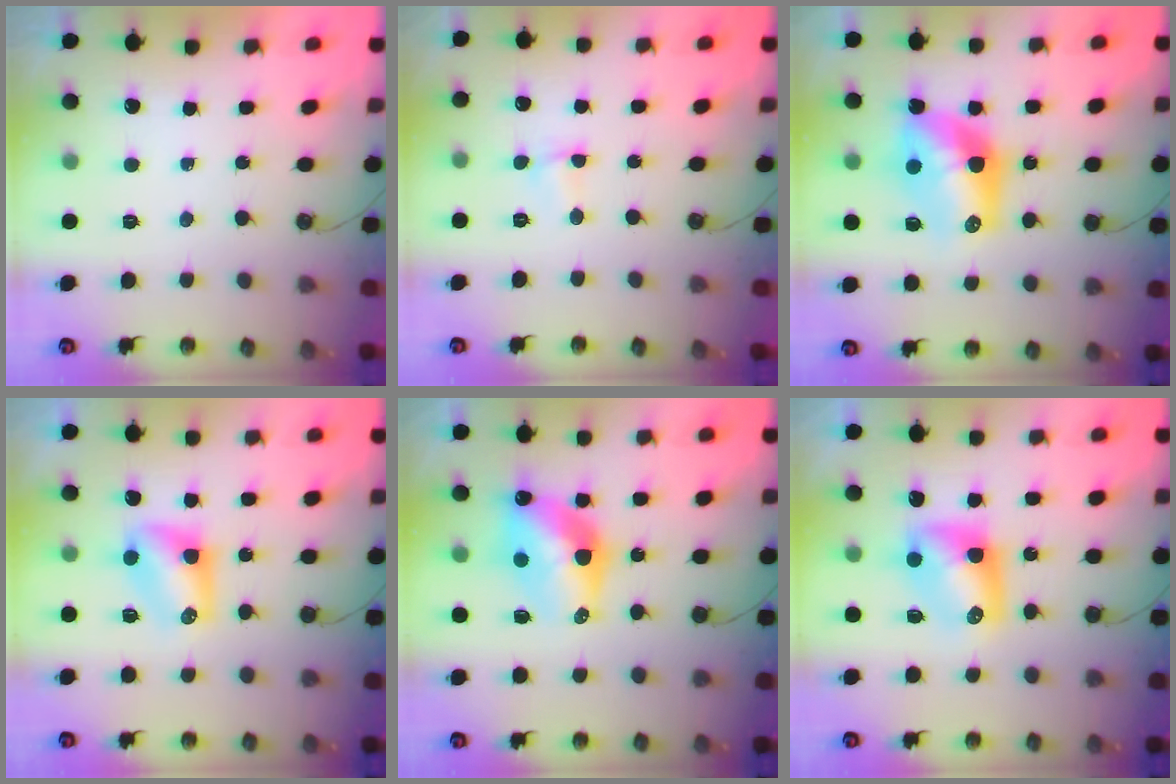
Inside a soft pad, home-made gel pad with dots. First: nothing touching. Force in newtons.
{"total": 2.0, "press": 1.9, "slide": 0.5}
{"total": 12.9, "press": 12.9, "slide": 1.1}
{"total": 7.1, "press": 7.0, "slide": 1.0}
{"total": 12.3, "press": 12.2, "slide": 0.9}
{"total": 9.4, "press": 9.4, "slide": 0.4}